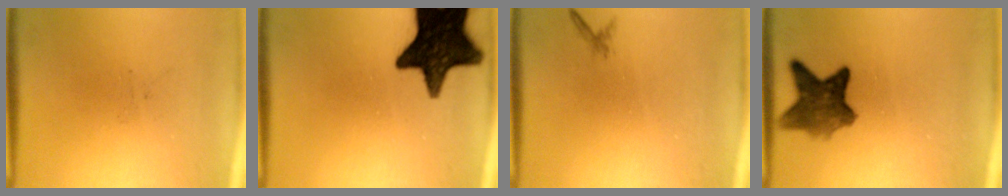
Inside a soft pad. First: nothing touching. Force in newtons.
{"total": 17.6}
{"total": 0.6}
{"total": 7.1}